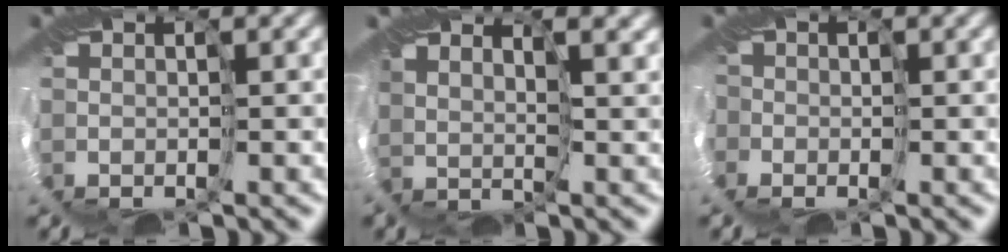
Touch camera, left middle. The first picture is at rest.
{"total": 3.0, "force": [2.9, 0.6, 0.4], "torque": [-0.012, 0.005, 0.058]}
{"total": 2.3, "force": [-1.5, 1.8, 0.0], "torque": [-0.007, -0.009, -0.016]}